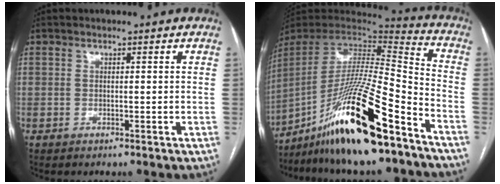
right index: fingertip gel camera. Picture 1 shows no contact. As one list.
[{"total": 24.5, "force": [-15.8, 1.9, 18.7], "torque": [-0.342, -0.023, -0.283]}]